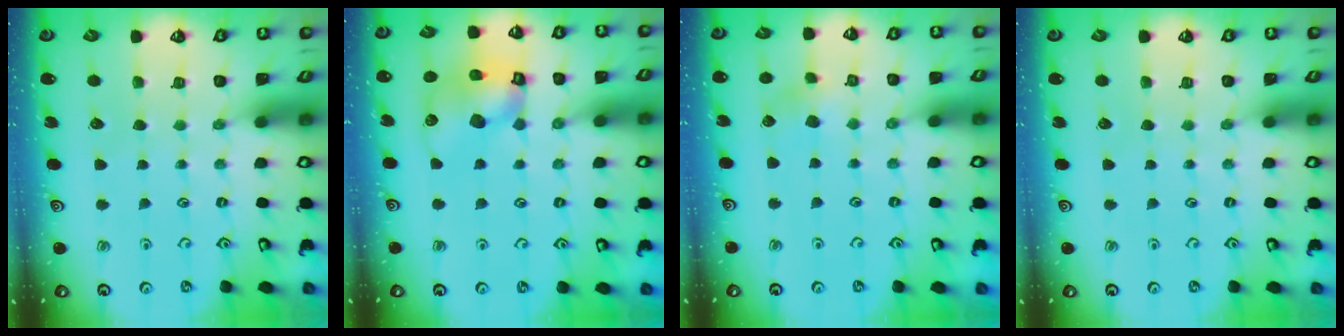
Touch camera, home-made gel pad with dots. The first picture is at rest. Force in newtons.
{"total": 12.4, "press": 12.3, "slide": 1.6}
{"total": 4.6, "press": 4.5, "slide": 0.9}
{"total": 0.0}